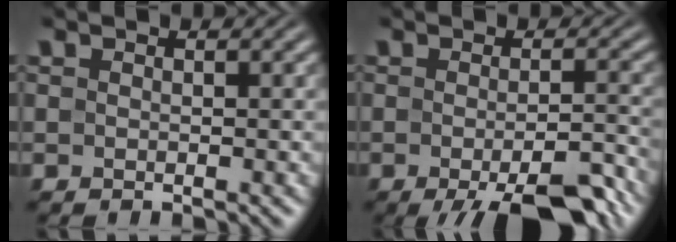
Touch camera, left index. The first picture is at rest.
{"total": 7.9, "force": [-4.5, 2.1, 6.2], "torque": [-0.081, -0.011, -0.065]}